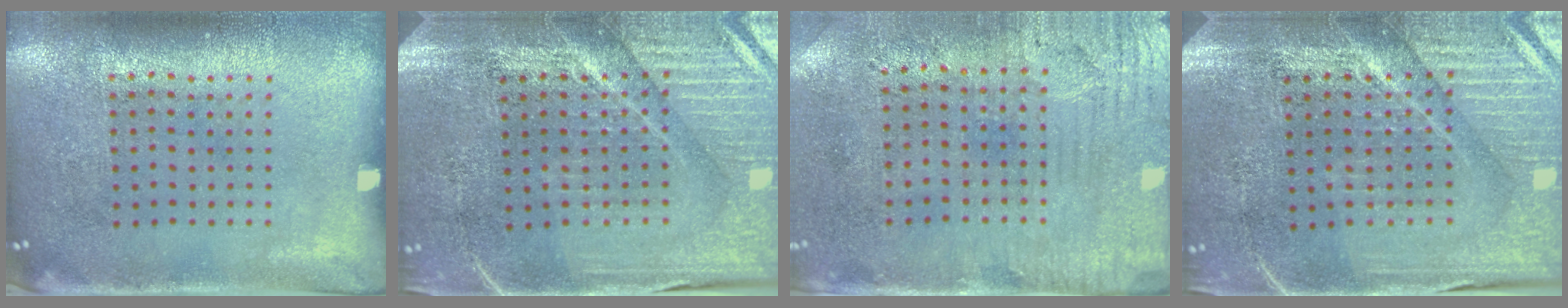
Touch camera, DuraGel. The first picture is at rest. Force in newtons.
{"total": 4.0, "press": 3.9, "slide": 1.0}
{"total": 3.2, "press": 2.6, "slide": 1.9}
{"total": 4.0, "press": 3.9, "slide": 1.0}